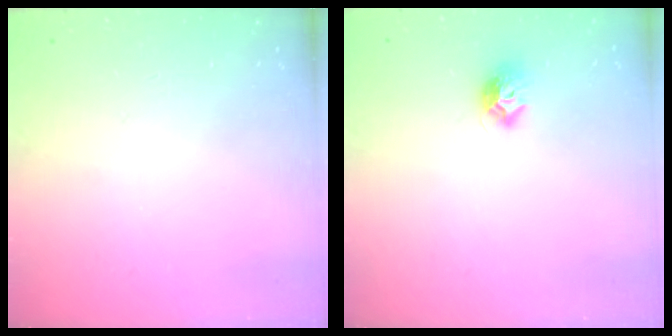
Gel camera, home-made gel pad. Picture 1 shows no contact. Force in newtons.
{"total": 7.9, "press": 7.9, "slide": 0.4}